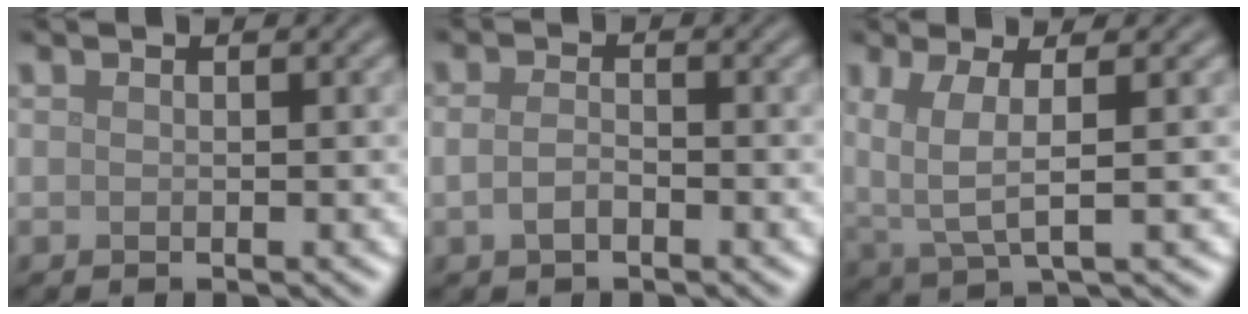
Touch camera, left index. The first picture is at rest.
{"total": 1.5, "force": [-0.6, 0.8, 1.2], "torque": [-0.027, -0.001, -0.016]}
{"total": 3.9, "force": [1.0, 1.1, 3.6], "torque": [-0.085, -0.005, 0.020]}